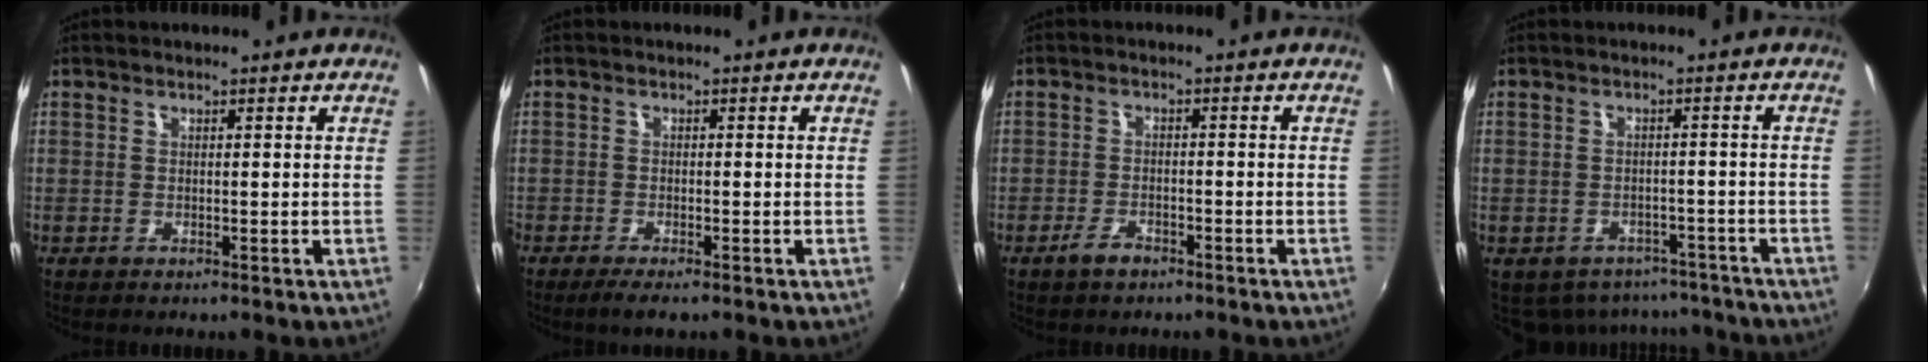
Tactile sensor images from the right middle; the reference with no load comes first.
{"total": 2.6, "force": [-2.0, 0.3, 1.6], "torque": [-0.042, -0.011, -0.037]}
{"total": 3.2, "force": [-2.4, 1.4, 1.6], "torque": [-0.042, -0.004, -0.045]}
{"total": 10.2, "force": [-7.8, 5.8, 2.9], "torque": [-0.070, 0.001, -0.088]}